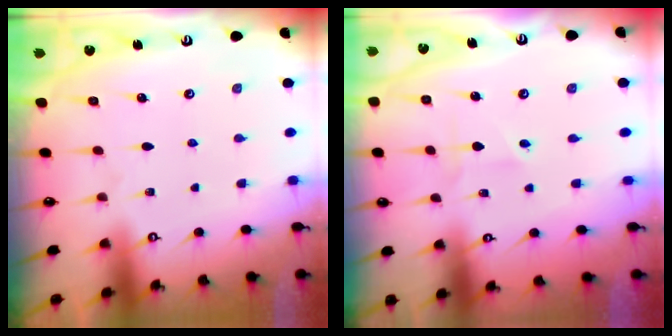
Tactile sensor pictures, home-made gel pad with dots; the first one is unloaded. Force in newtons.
{"total": 1.6, "press": 1.3, "slide": 0.9}